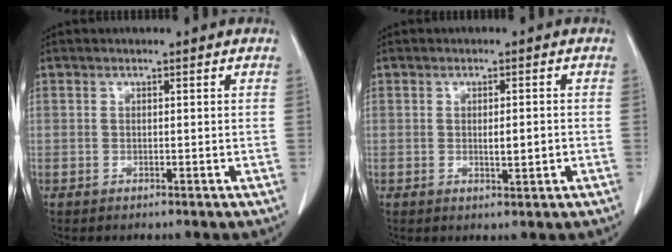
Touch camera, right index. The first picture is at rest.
{"total": 2.6, "force": [-0.3, 0.6, 2.5], "torque": [-0.044, -0.003, -0.001]}